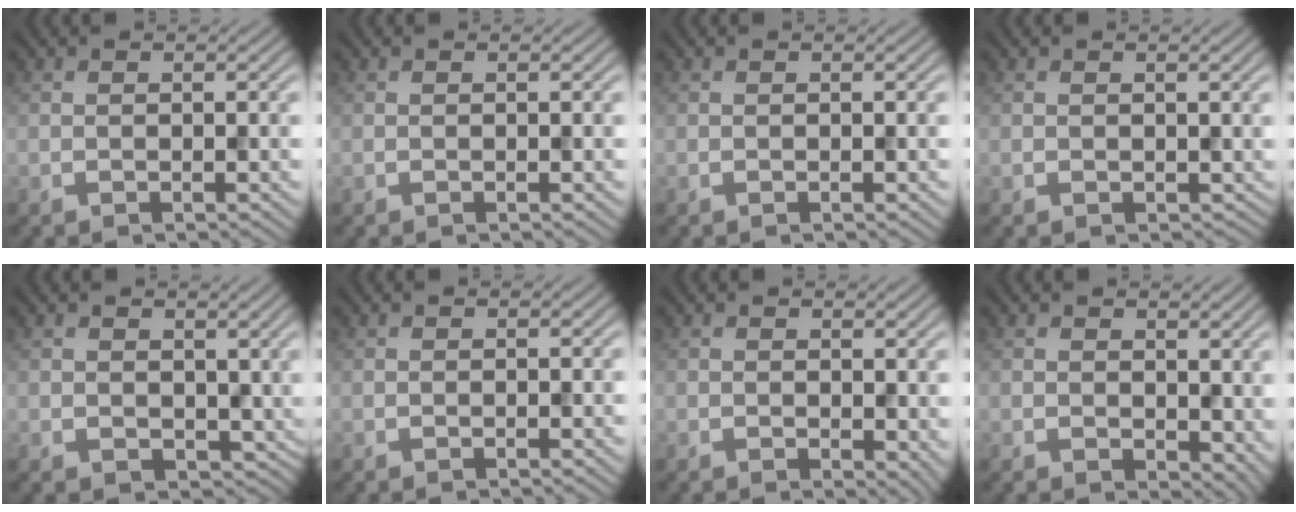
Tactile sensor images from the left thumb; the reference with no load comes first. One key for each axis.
{"total": 0.0}
{"total": 0.0}
{"total": 0.7, "fx": 0.4, "fy": 0.5, "fz": 0.1, "tx": -0.003, "ty": -0.003, "tz": 0.008}
{"total": 3.6, "fx": 0.8, "fy": 2.8, "fz": 2.1, "tx": -0.050, "ty": -0.013, "tz": 0.019}
{"total": 0.0}
{"total": 2.2, "fx": 0.3, "fy": 1.4, "fz": 1.7, "tx": -0.021, "ty": -0.006, "tz": 0.008}
{"total": 4.0, "fx": 1.1, "fy": 2.8, "fz": 2.7, "tx": -0.049, "ty": -0.015, "tz": 0.027}